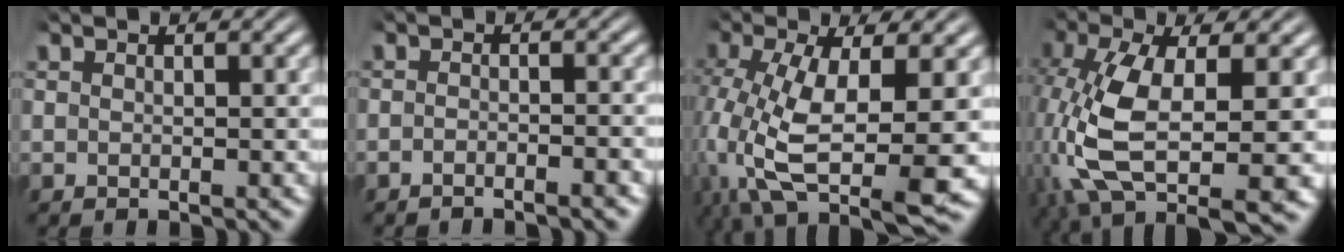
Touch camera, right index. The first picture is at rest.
{"total": 1.8, "force": [-1.7, 0.1, 0.6], "torque": [-0.010, 0.002, -0.033]}
{"total": 9.9, "force": [-3.6, 4.9, 7.8], "torque": [-0.178, -0.058, -0.028]}
{"total": 9.9, "force": [-3.1, 5.0, 8.0], "torque": [-0.200, -0.051, -0.022]}